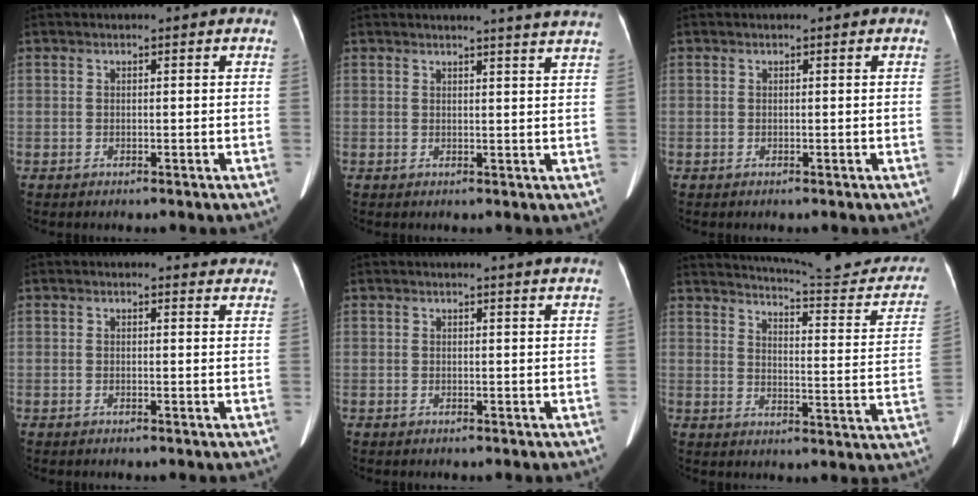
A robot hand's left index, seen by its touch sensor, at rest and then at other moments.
{"total": 7.8, "force": [7.2, -1.1, 2.7], "torque": [-0.032, -0.017, 0.063]}
{"total": 0.0}
{"total": 6.4, "force": [6.2, 1.6, 0.6], "torque": [0.019, -0.012, 0.038]}
{"total": 4.6, "force": [4.3, -0.5, 1.7], "torque": [-0.021, 0.000, 0.033]}
{"total": 22.4, "force": [21.4, 1.2, 6.5], "torque": [-0.083, -0.097, 0.258]}